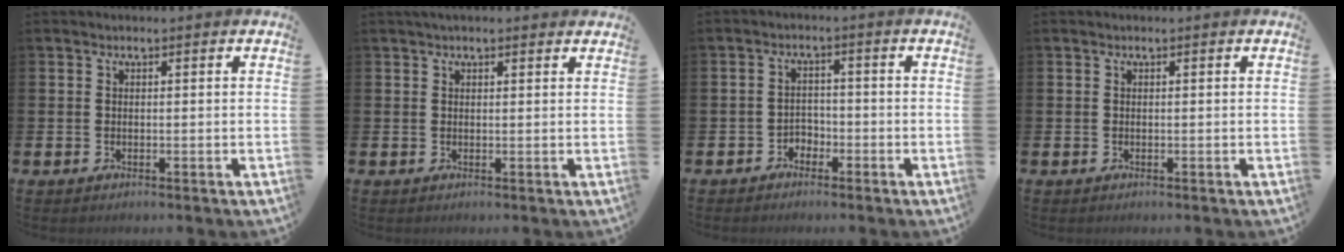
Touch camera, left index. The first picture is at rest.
{"total": 1.4, "force": [1.2, 0.4, 0.5], "torque": [-0.007, 0.004, 0.021]}
{"total": 2.1, "force": [-1.7, 1.2, 0.0], "torque": [-0.013, 0.002, -0.038]}
{"total": 0.0}